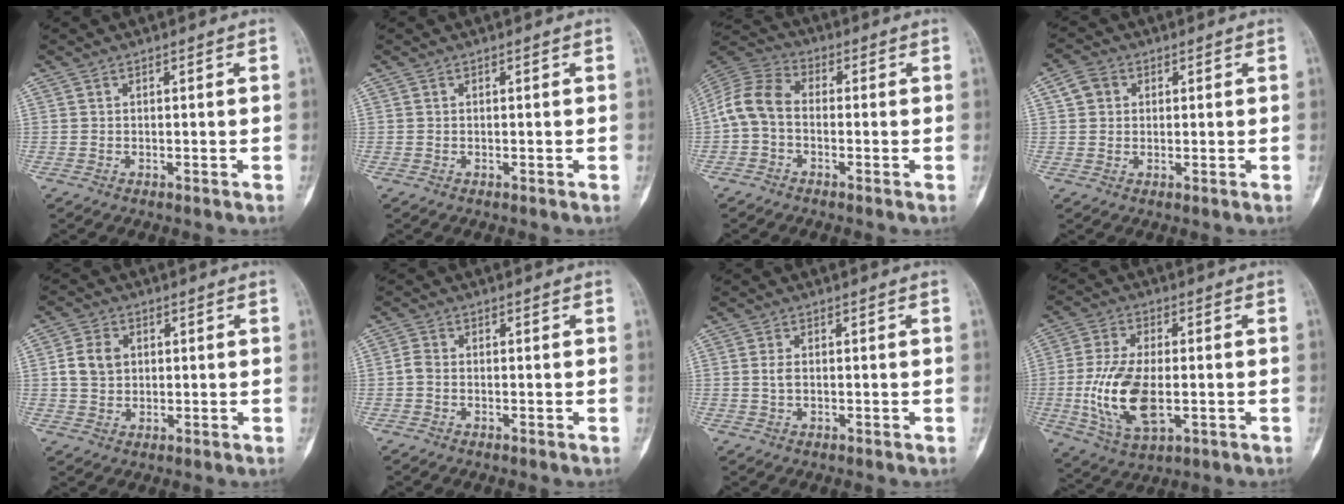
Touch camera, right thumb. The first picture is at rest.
{"total": 0.0}
{"total": 8.6, "force": [-1.2, 5.8, 6.2], "torque": [-0.121, 0.026, -0.039]}
{"total": 4.1, "force": [1.3, 3.4, 1.8], "torque": [-0.016, 0.002, 0.022]}
{"total": 5.5, "force": [0.9, 4.4, 3.2], "torque": [-0.049, 0.002, 0.016]}
{"total": 1.7, "force": [-0.5, 1.1, 1.2], "torque": [-0.025, 0.002, -0.017]}
{"total": 1.9, "force": [0.1, 1.1, 1.5], "torque": [-0.030, -0.002, 0.000]}
{"total": 14.0, "force": [-2.0, 7.1, 11.9], "torque": [-0.239, -0.005, -0.029]}